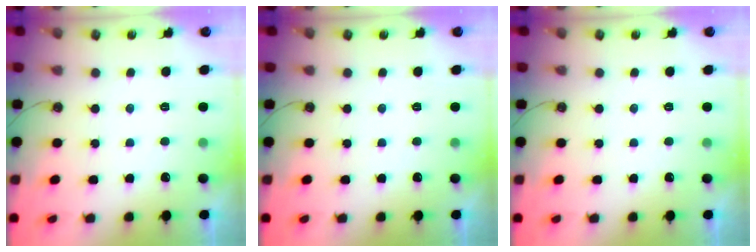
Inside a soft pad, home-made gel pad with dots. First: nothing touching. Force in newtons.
{"total": 0.0}
{"total": 0.0}